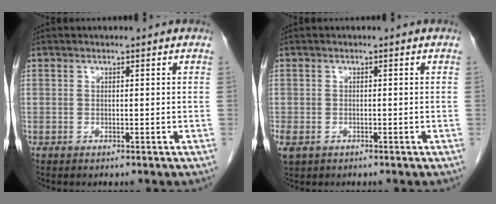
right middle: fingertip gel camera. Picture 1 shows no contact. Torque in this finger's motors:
{"motor_torque": [1.18, -0.96, 0.88, 0.21]}